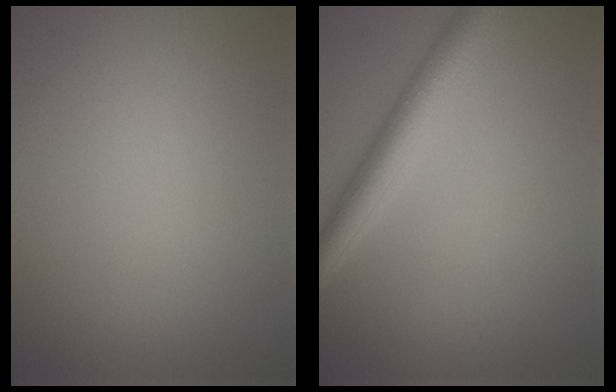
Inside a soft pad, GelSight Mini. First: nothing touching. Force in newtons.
{"total": 4.5, "press": 4.5, "slide": 0.3}